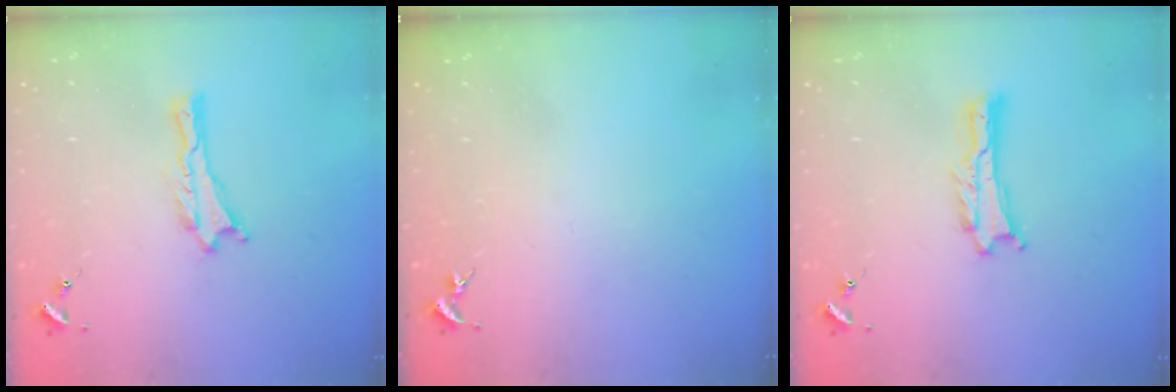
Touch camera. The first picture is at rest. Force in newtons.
{"total": 0.0}
{"total": 0.0}